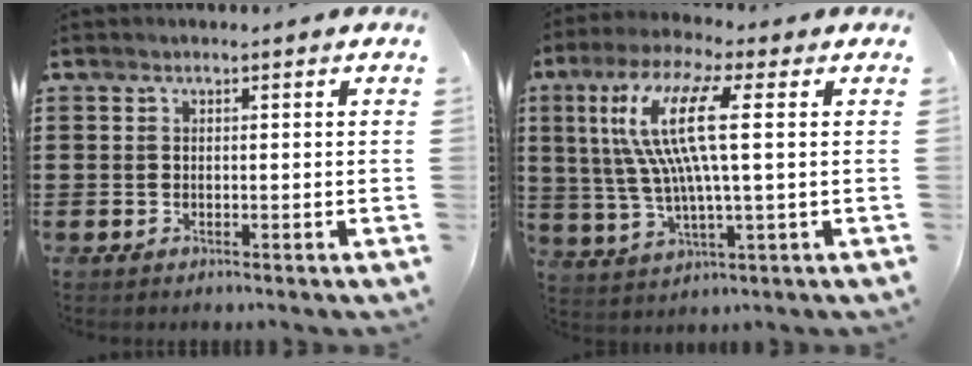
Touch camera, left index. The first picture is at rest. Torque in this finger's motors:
{"motor_torque": [2.14, 0.00, 1.05, 0.21]}